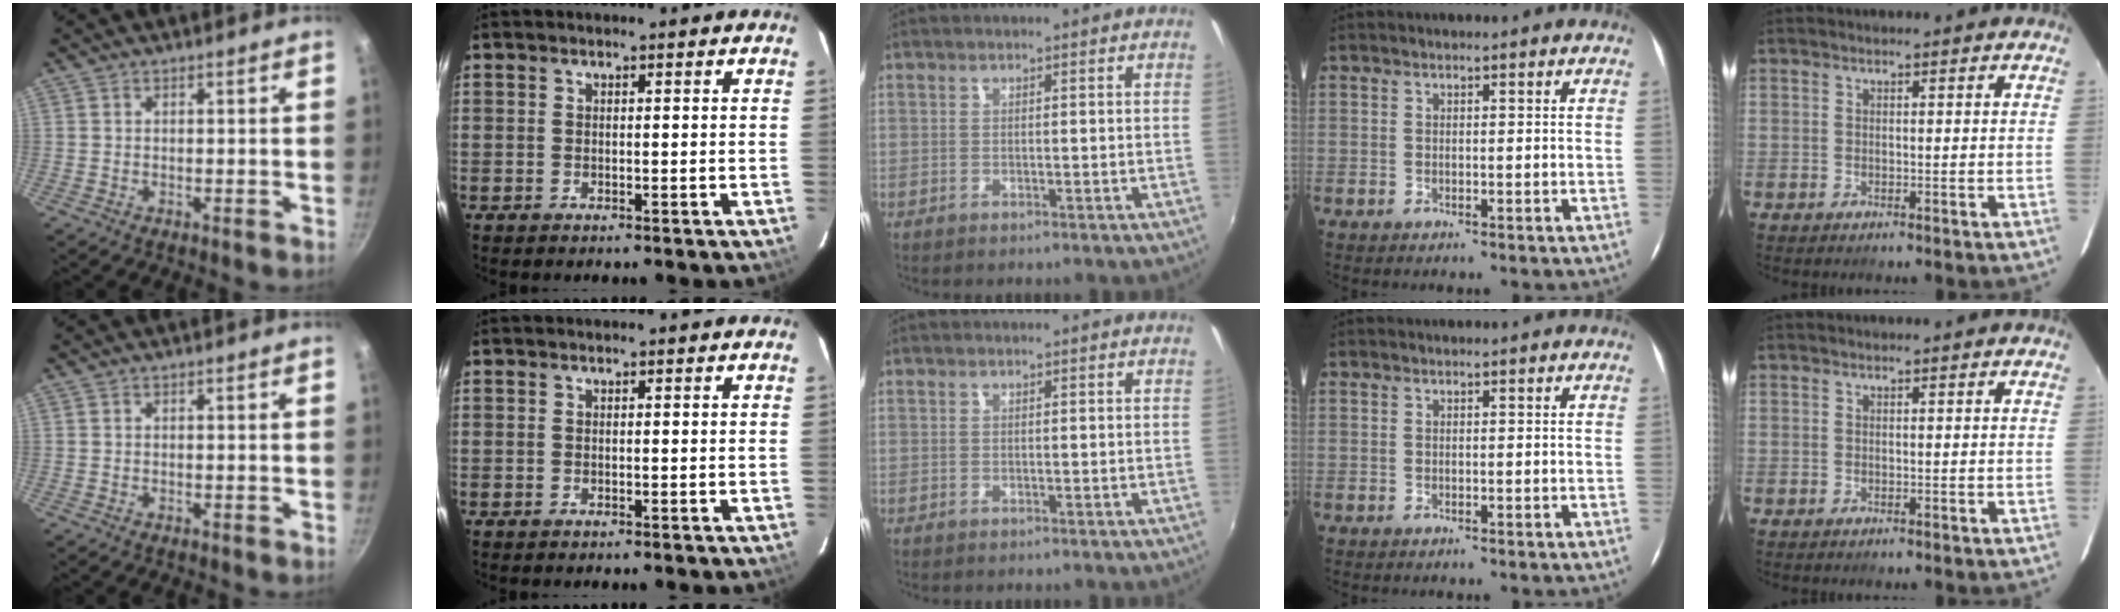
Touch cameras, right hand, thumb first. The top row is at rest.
{}